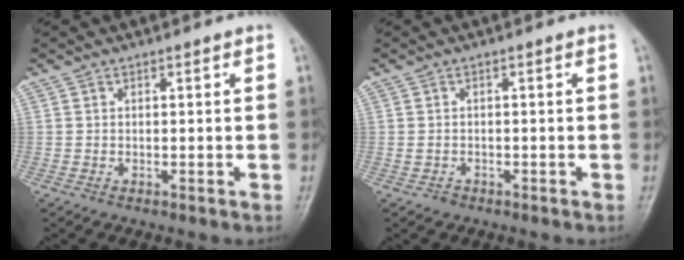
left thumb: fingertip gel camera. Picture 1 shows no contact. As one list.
[{"total": 1.2, "force": [-0.8, 0.9, 0.1], "torque": [0.002, 0.006, -0.012]}]